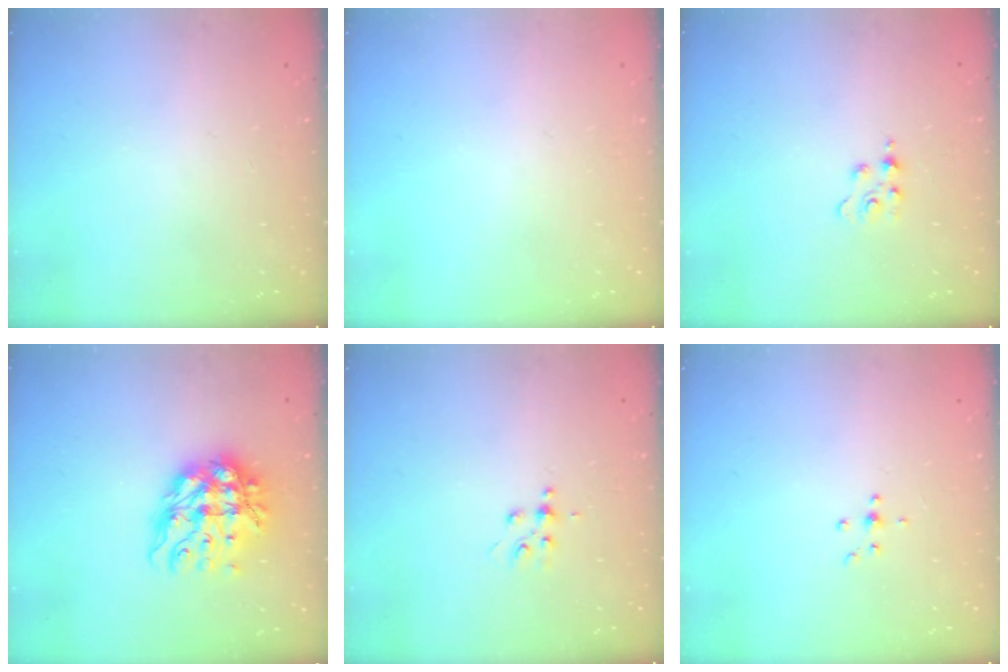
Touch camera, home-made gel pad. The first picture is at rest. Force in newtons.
{"total": 0.0}
{"total": 1.8, "press": 1.8, "slide": 0.3}
{"total": 12.1, "press": 11.9, "slide": 1.7}
{"total": 5.2, "press": 5.1, "slide": 0.8}
{"total": 3.9, "press": 3.7, "slide": 1.2}